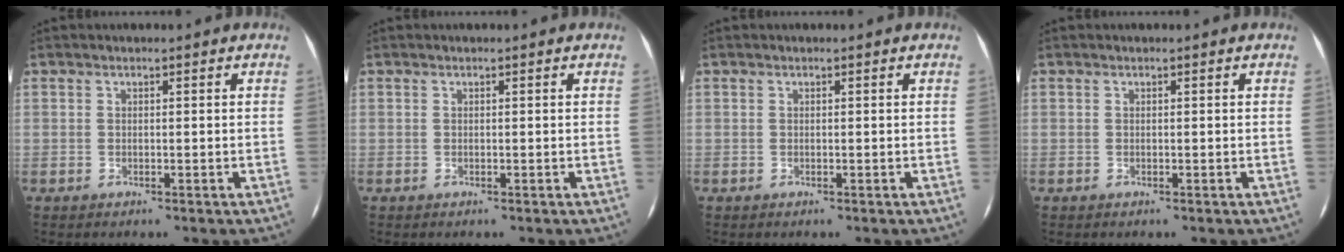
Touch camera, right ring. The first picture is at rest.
{"total": 0.0}
{"total": 0.0}
{"total": 0.0}